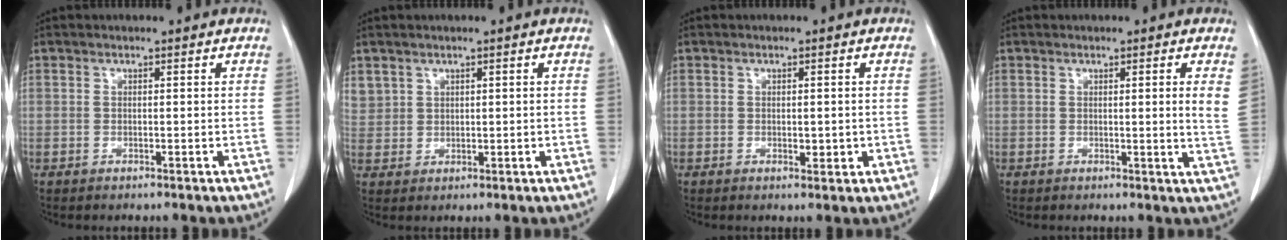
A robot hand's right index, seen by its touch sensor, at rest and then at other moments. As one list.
[{"total": 3.4, "force": [1.9, 2.7, 0.6], "torque": [-0.013, 0.008, 0.048]}, {"total": 1.9, "force": [-0.2, 0.8, 1.7], "torque": [-0.024, -0.003, 0.002]}, {"total": 3.3, "force": [1.1, -0.5, 3.1], "torque": [-0.044, -0.007, 0.011]}]